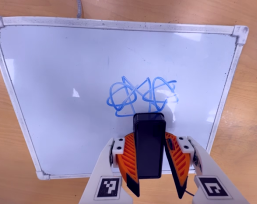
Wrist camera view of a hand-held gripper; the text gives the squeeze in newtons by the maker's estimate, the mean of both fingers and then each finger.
{"total": 5.2, "left": 4.8, "right": 5.7}